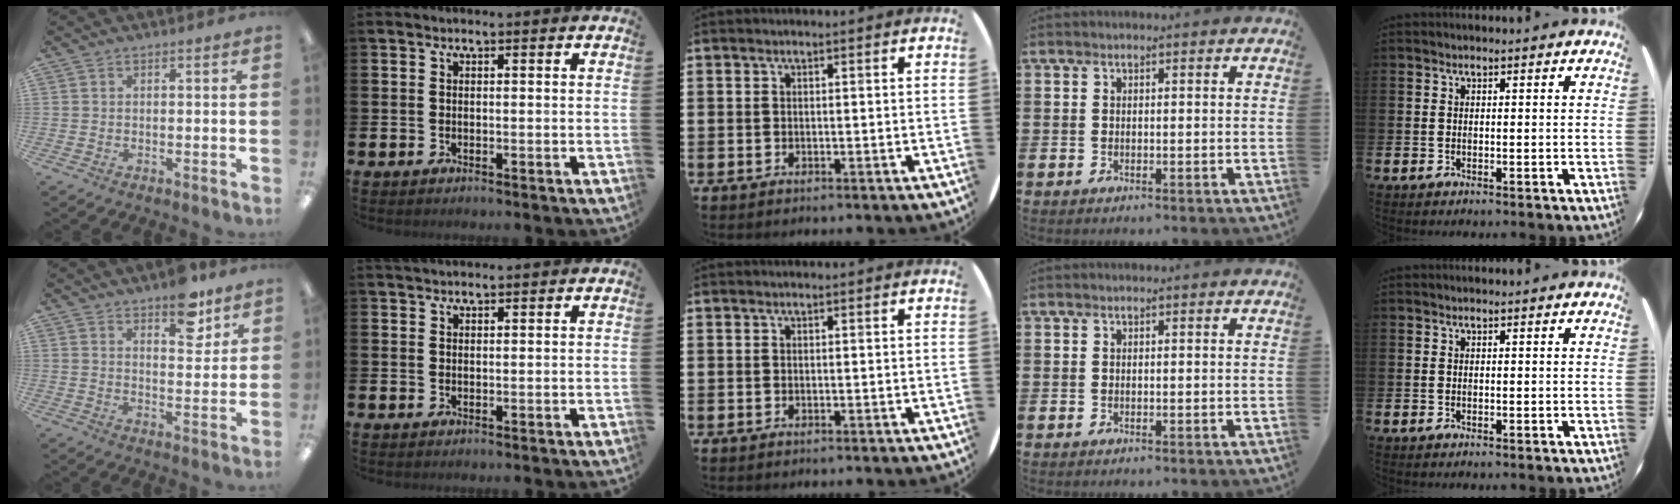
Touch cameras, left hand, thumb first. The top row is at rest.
{"thumb": {"total": 9.3, "force": [6.5, 4.3, 5.1], "torque": [-0.046, -0.041, 0.106]}, "index": {"total": 1.4, "force": [1.4, 0.3, 0.2], "torque": [0.007, -0.001, 0.023]}}